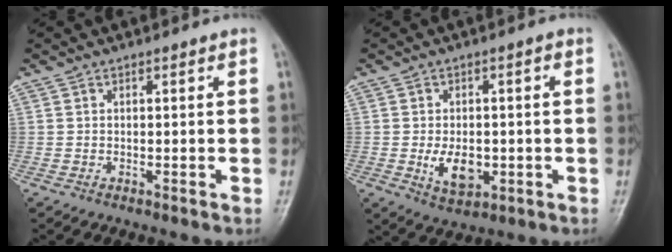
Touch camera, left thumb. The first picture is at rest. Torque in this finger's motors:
{"motor_torque": [0.89, 0.98, 0.86, -0.08, 0.08]}